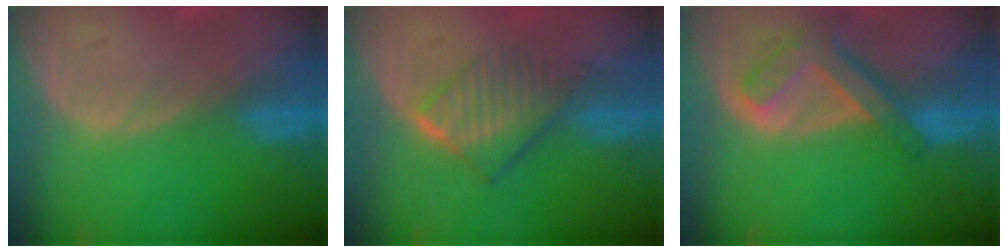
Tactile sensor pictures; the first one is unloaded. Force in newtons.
{"total": 6.7, "press": 6.1, "slide": 2.8}
{"total": 7.5, "press": 6.4, "slide": 3.9}